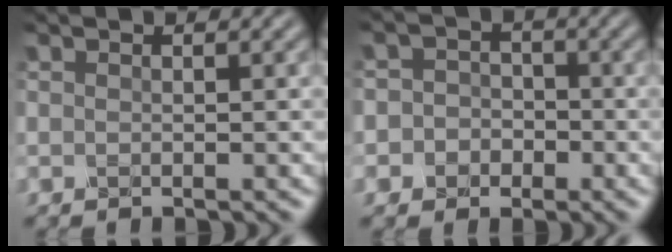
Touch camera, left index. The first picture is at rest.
{"total": 3.3, "force": [-0.9, 3.1, 0.7], "torque": [0.017, 0.011, -0.039]}